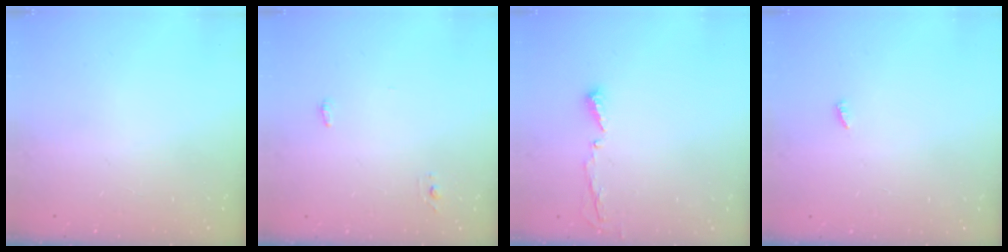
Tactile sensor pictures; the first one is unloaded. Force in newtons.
{"total": 7.6, "press": 3.8, "slide": 6.6}
{"total": 3.6, "press": 3.6, "slide": 0.4}
{"total": 1.9, "press": 1.9, "slide": 0.3}